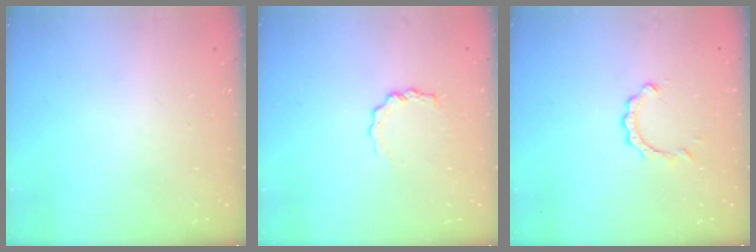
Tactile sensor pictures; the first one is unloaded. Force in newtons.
{"total": 4.9, "press": 4.9, "slide": 0.5}
{"total": 2.8, "press": 2.8, "slide": 0.4}